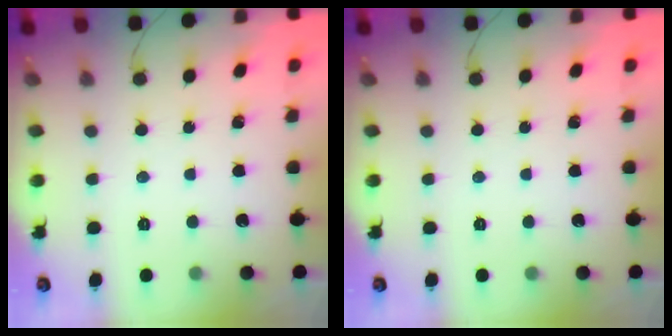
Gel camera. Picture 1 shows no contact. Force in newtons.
{"total": 0.0}